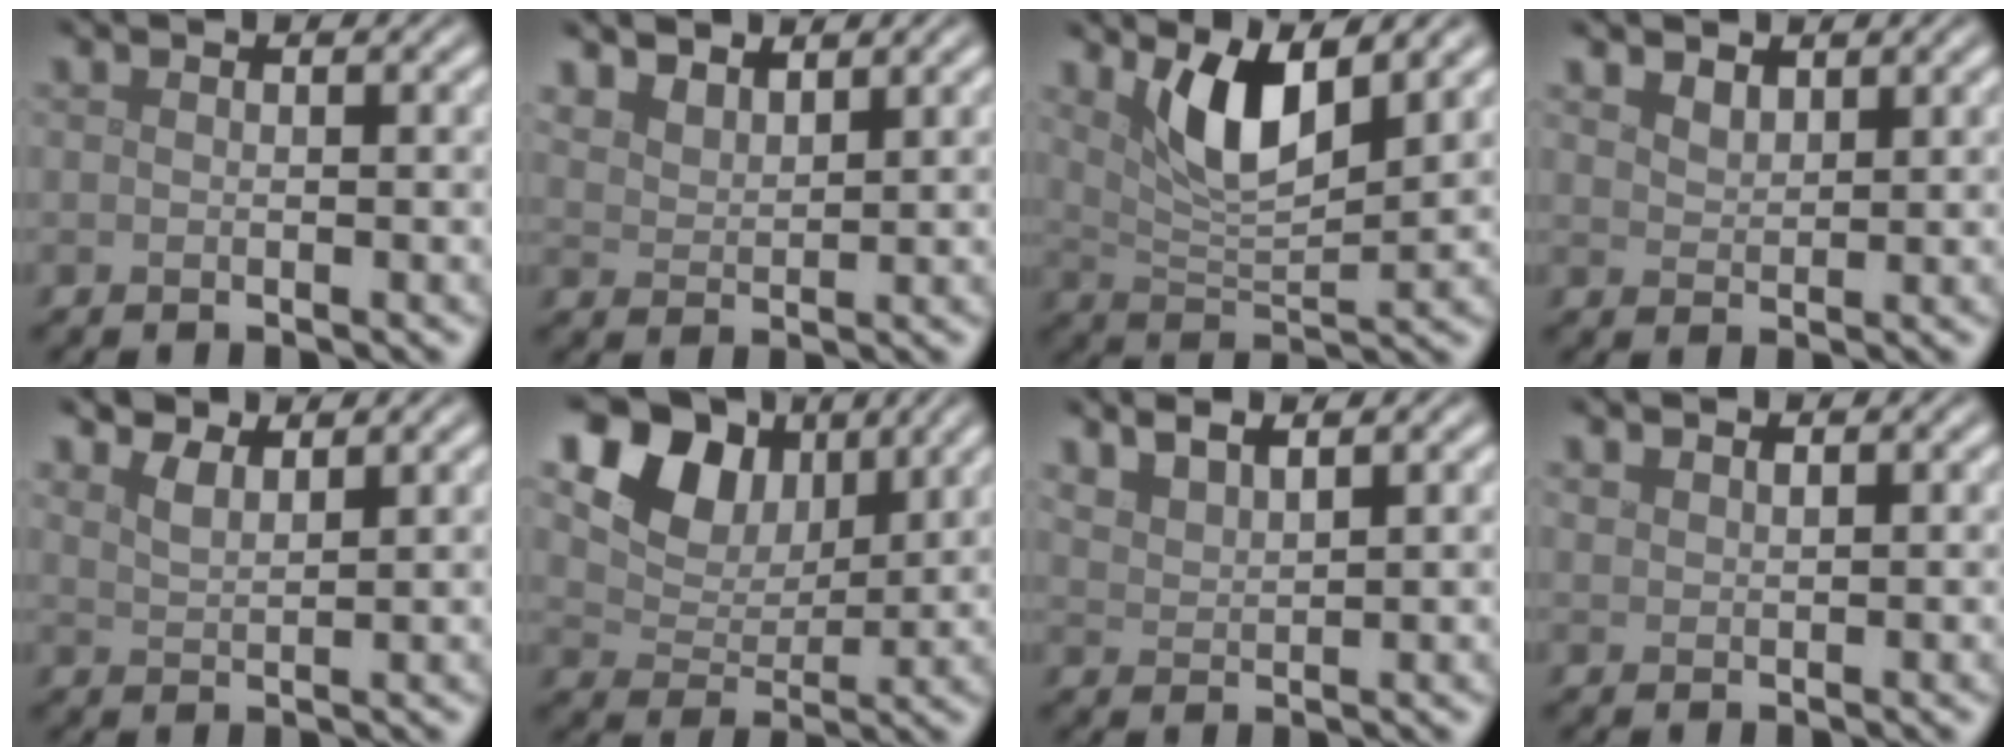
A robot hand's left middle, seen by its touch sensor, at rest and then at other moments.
{"total": 3.3, "force": [2.8, 1.4, 1.2], "torque": [-0.036, -0.005, 0.055]}
{"total": 5.6, "force": [2.8, 1.8, 4.5], "torque": [-0.089, -0.007, 0.054]}
{"total": 1.6, "force": [1.3, 0.8, 0.5], "torque": [-0.014, -0.002, 0.030]}
{"total": 2.2, "force": [2.0, 0.6, 0.9], "torque": [-0.021, -0.002, 0.036]}
{"total": 9.4, "force": [4.9, 6.3, 4.9], "torque": [-0.106, 0.011, 0.071]}
{"total": 2.5, "force": [2.0, 0.6, 1.3], "torque": [-0.018, 0.005, 0.033]}
{"total": 0.7, "force": [0.6, 0.2, 0.2], "torque": [-0.011, -0.002, 0.014]}